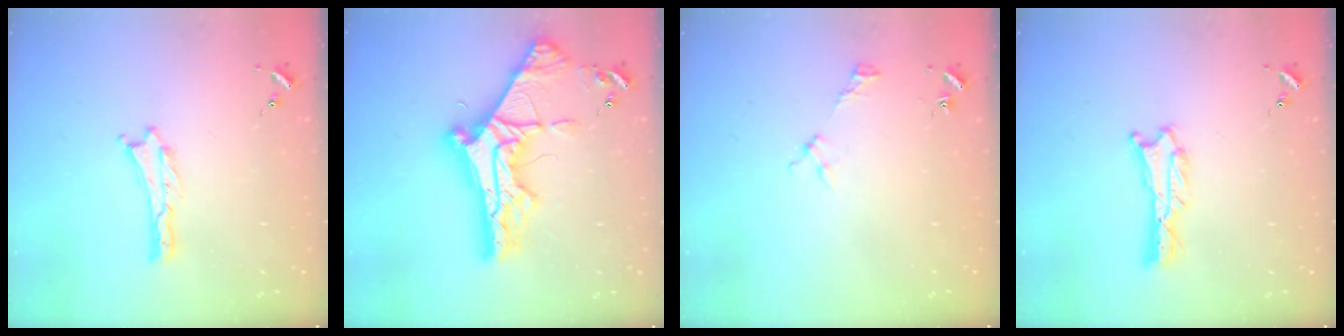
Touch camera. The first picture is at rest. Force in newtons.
{"total": 10.8, "press": 10.7, "slide": 1.2}
{"total": 2.2, "press": 2.2, "slide": 0.3}
{"total": 0.9, "press": 0.9, "slide": 0.1}